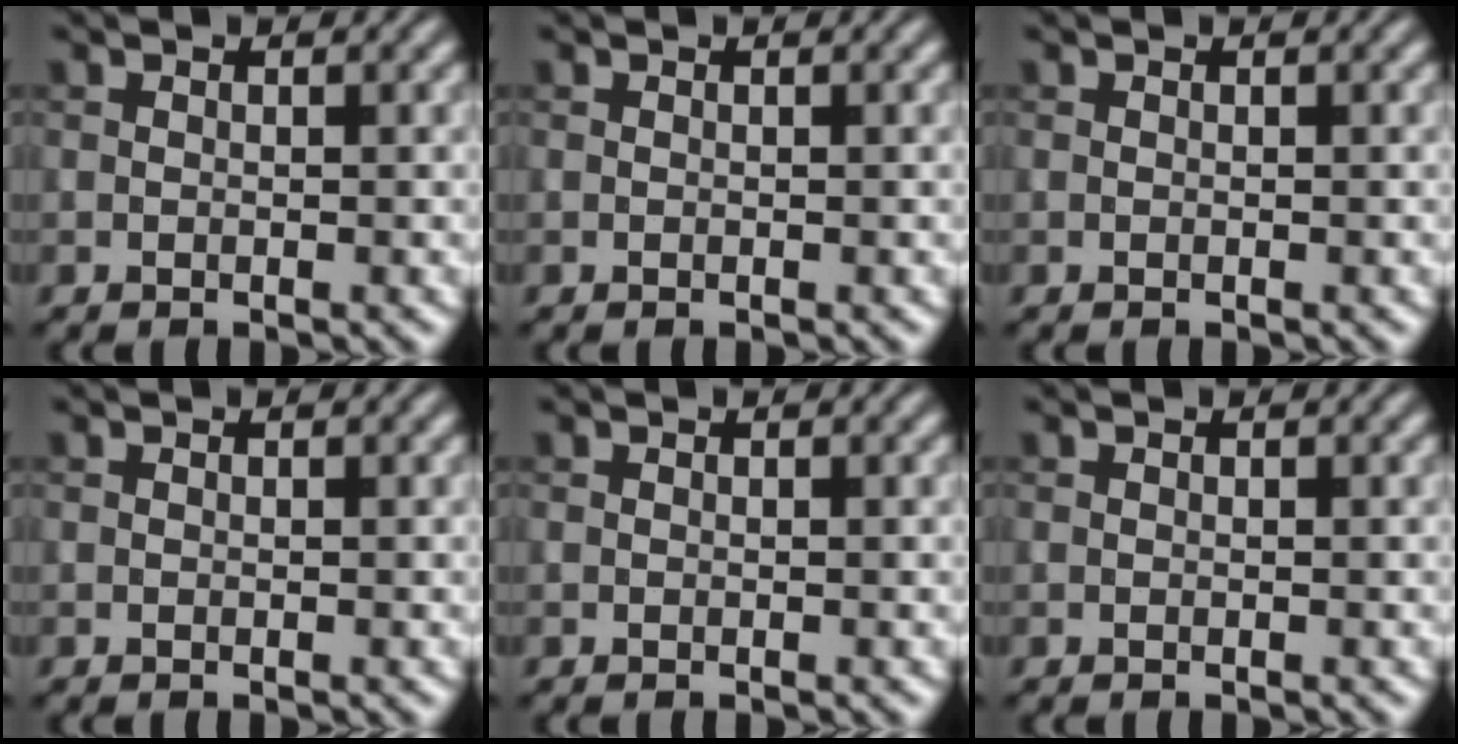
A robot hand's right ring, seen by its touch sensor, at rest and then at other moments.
{"total": 0.0}
{"total": 0.0}
{"total": 0.0}
{"total": 0.0}
{"total": 0.0}